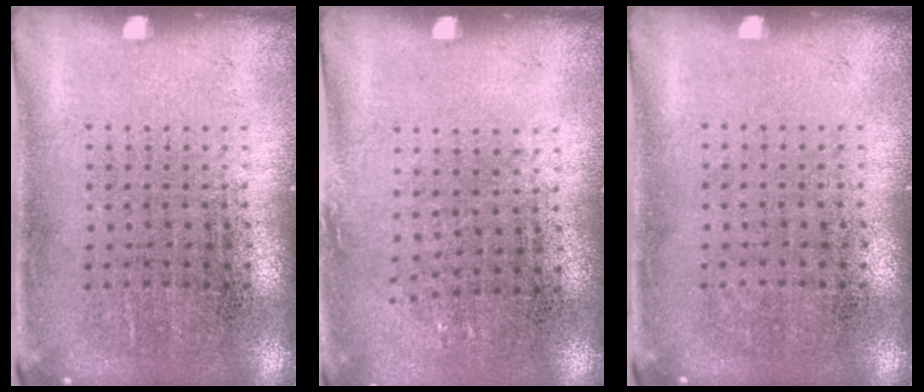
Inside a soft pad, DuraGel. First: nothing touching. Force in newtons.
{"total": 0.8, "press": 0.6, "slide": 0.5}
{"total": 0.0}